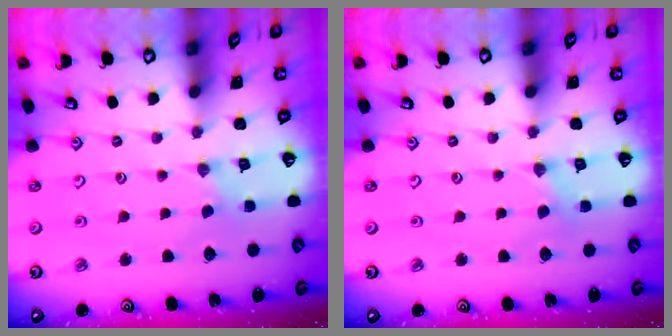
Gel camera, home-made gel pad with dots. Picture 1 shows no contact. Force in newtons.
{"total": 2.8, "press": 2.7, "slide": 0.5}